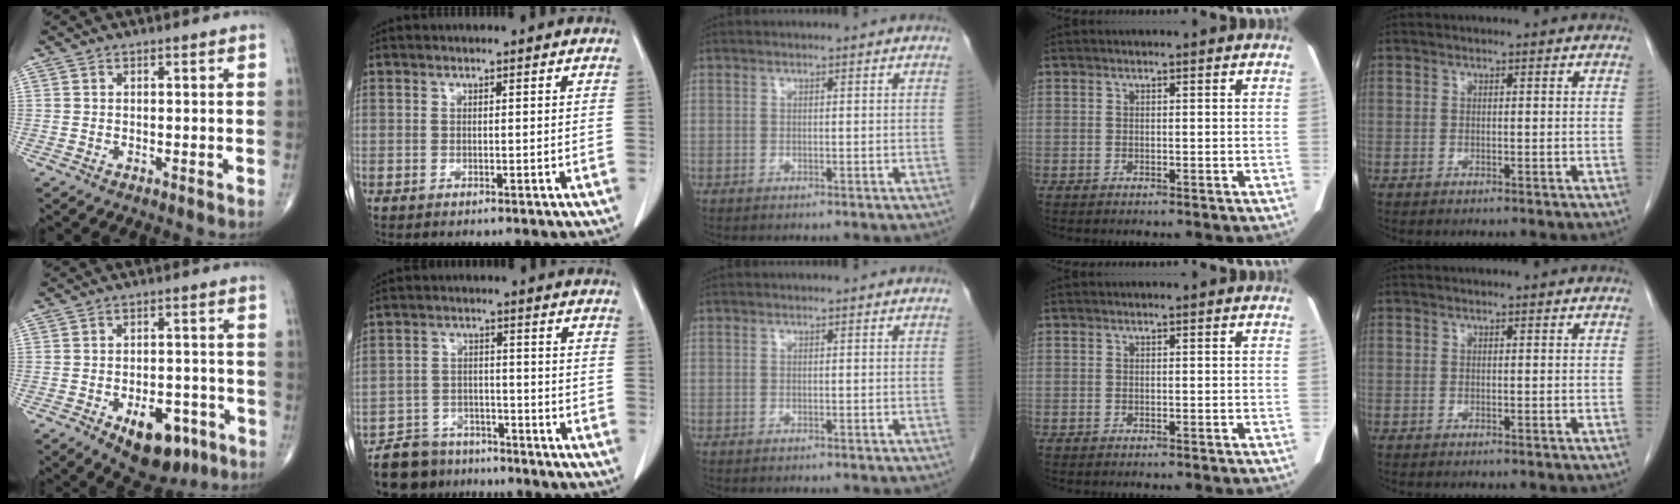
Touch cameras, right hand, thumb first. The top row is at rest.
{"thumb": {"total": 11.7, "force": [-5.8, 6.4, 7.9], "torque": [-0.083, 0.027, -0.072]}, "index": {"total": 9.4, "force": [-8.1, 4.7, 1.2], "torque": [-0.017, 0.014, -0.130]}}